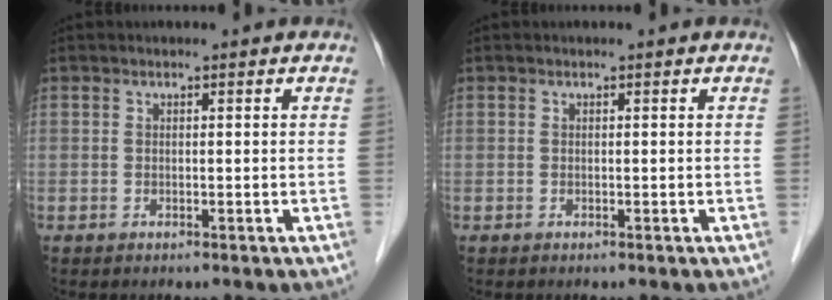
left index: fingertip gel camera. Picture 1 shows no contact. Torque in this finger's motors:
{"motor_torque": [-0.01, 0.01, 0.00, 0.00]}